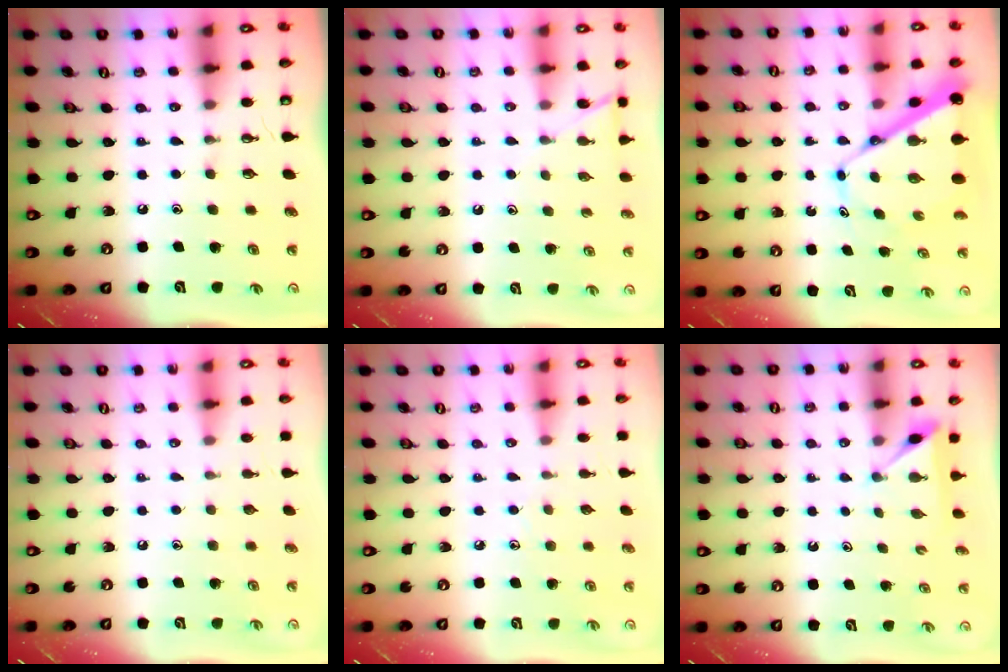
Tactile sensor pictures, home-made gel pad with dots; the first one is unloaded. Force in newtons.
{"total": 5.7, "press": 5.7, "slide": 0.5}
{"total": 10.2, "press": 10.2, "slide": 1.0}
{"total": 0.0}
{"total": 2.9, "press": 2.8, "slide": 0.2}
{"total": 3.2, "press": 3.2, "slide": 0.4}